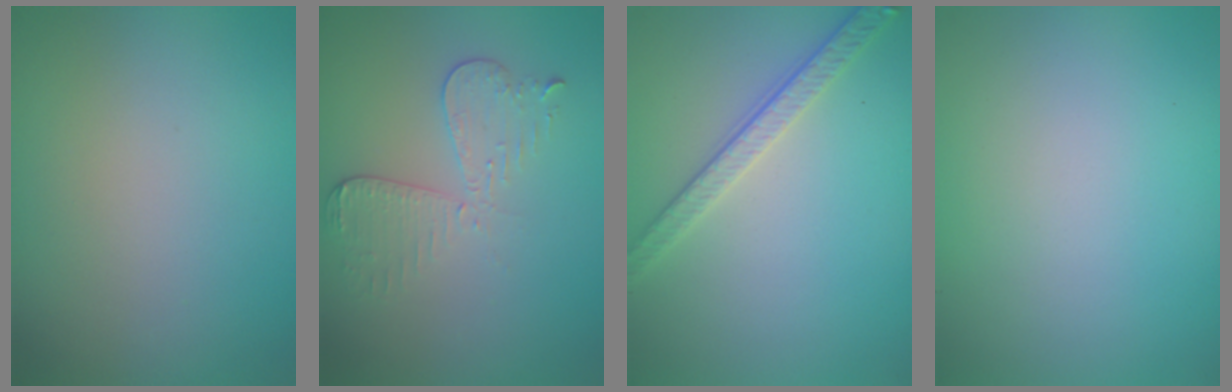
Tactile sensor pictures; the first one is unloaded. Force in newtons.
{"total": 3.0, "press": 2.7, "slide": 1.2}
{"total": 2.8, "press": 2.6, "slide": 1.1}
{"total": 0.0}